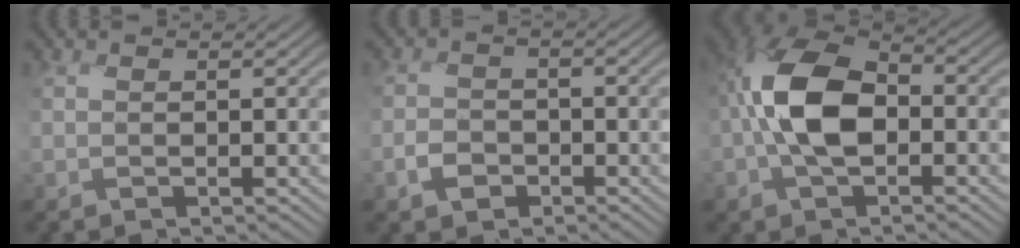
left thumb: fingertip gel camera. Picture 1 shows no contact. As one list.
[{"total": 2.9, "force": [-2.3, 1.7, 0.3], "torque": [-0.002, -0.002, -0.054]}, {"total": 11.0, "force": [-1.5, 6.8, 8.6], "torque": [-0.195, 0.019, -0.048]}]